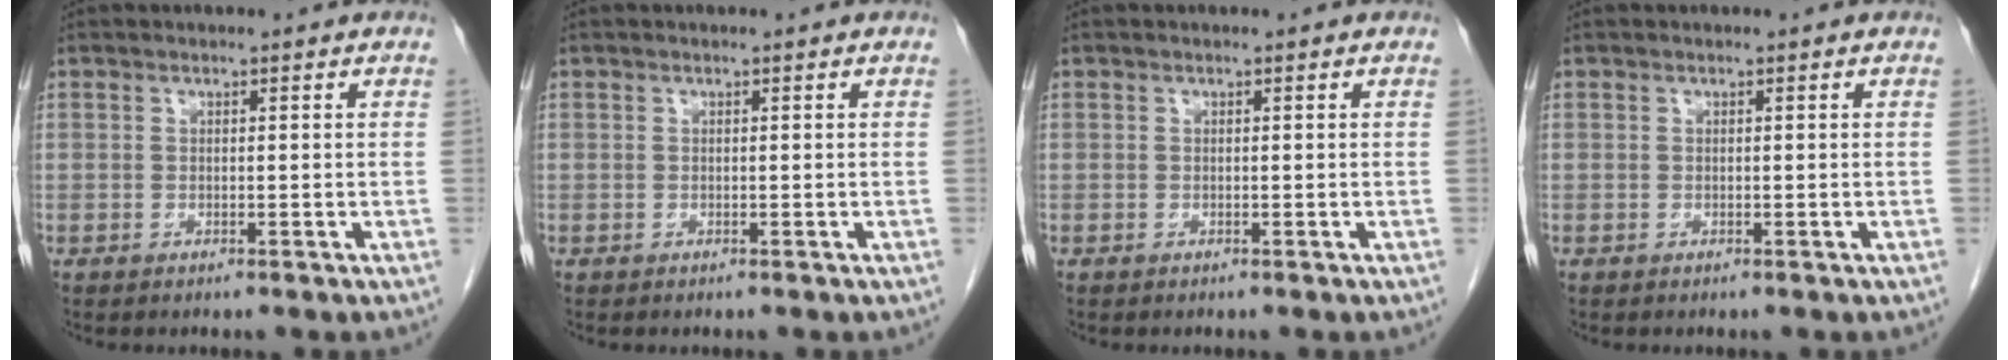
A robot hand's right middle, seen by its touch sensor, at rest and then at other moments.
{"total": 0.0}
{"total": 0.0}
{"total": 0.0}